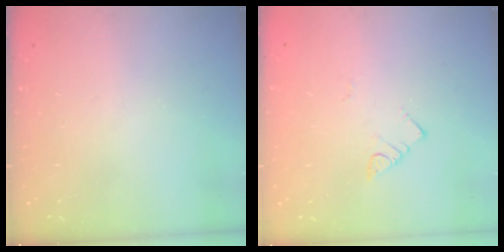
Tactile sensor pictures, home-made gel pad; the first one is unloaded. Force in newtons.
{"total": 3.0, "press": 3.0, "slide": 0.2}